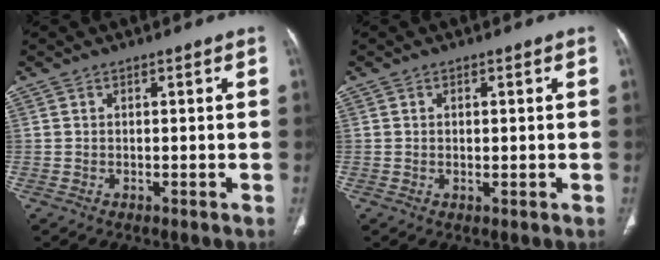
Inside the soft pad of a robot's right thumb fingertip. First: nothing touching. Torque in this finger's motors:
{"motor_torque": [0.16, -0.26, -0.52, 0.10, -0.02]}